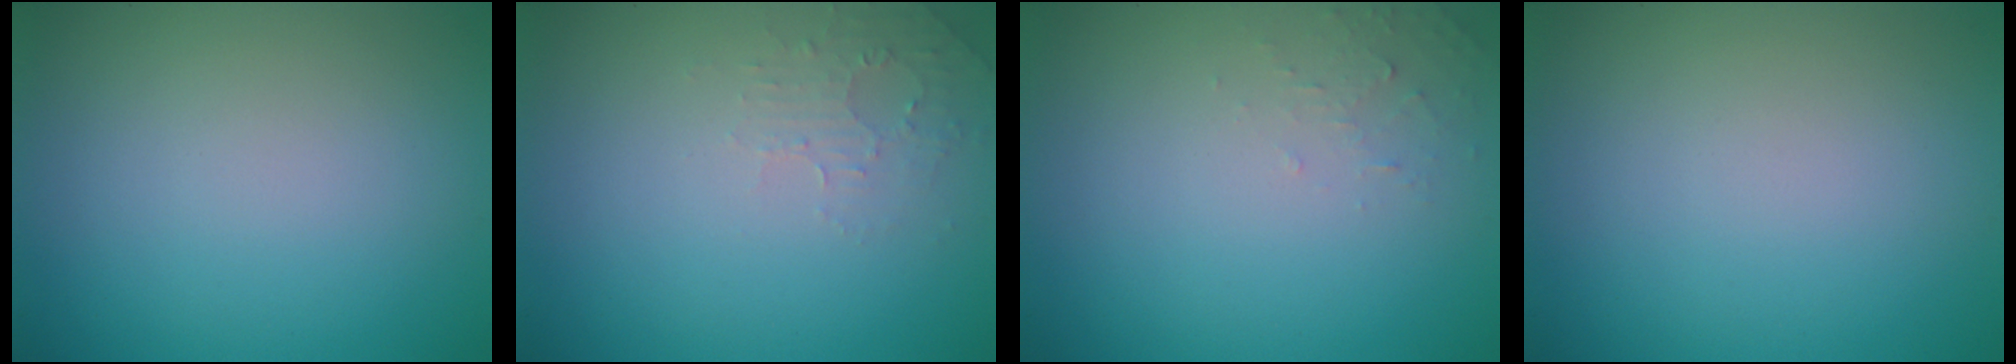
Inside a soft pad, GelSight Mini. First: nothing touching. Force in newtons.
{"total": 1.6, "press": 1.6, "slide": 0.4}
{"total": 0.9, "press": 0.9, "slide": 0.1}
{"total": 0.0}